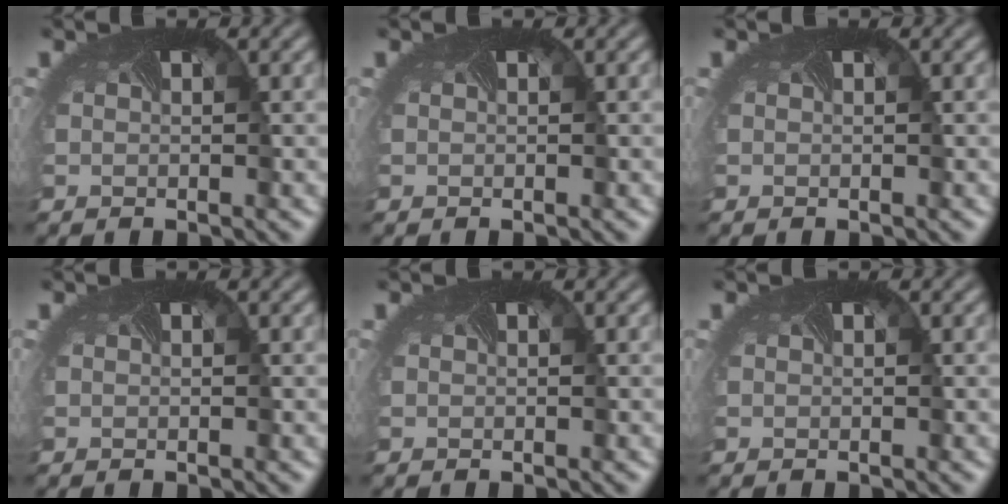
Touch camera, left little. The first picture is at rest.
{"total": 0.0}
{"total": 0.0}
{"total": 0.0}
{"total": 0.0}
{"total": 0.0}